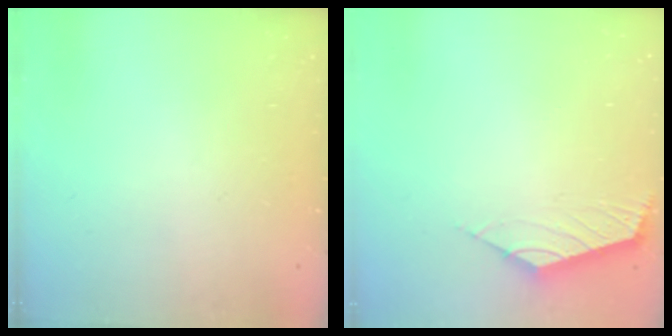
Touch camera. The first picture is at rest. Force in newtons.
{"total": 2.5, "press": 2.4, "slide": 0.7}